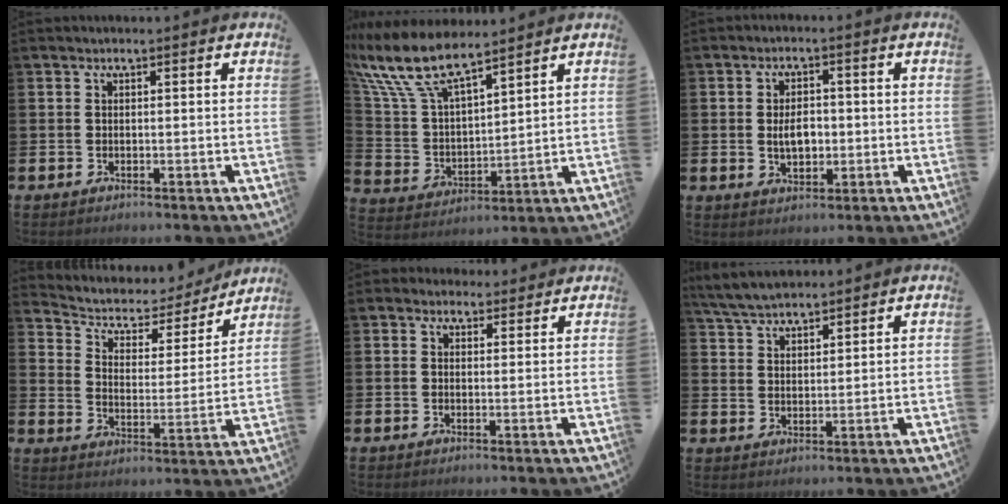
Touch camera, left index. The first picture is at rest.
{"total": 11.0, "force": [9.0, 3.2, 5.4], "torque": [-0.148, -0.042, 0.162]}
{"total": 3.9, "force": [-0.2, 2.5, 3.0], "torque": [-0.042, 0.002, -0.009]}
{"total": 4.7, "force": [4.1, 2.2, 1.0], "torque": [-0.053, -0.035, 0.062]}
{"total": 2.2, "force": [1.9, 1.0, -0.1], "torque": [0.006, -0.004, 0.033]}
{"total": 4.6, "force": [4.5, 0.8, 0.7], "torque": [-0.037, -0.014, 0.084]}